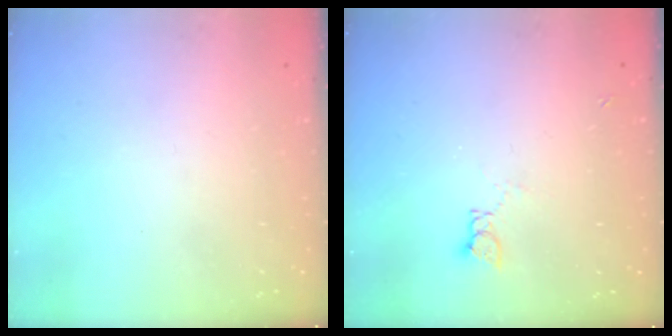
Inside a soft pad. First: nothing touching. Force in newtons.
{"total": 2.2, "press": 2.2, "slide": 0.3}